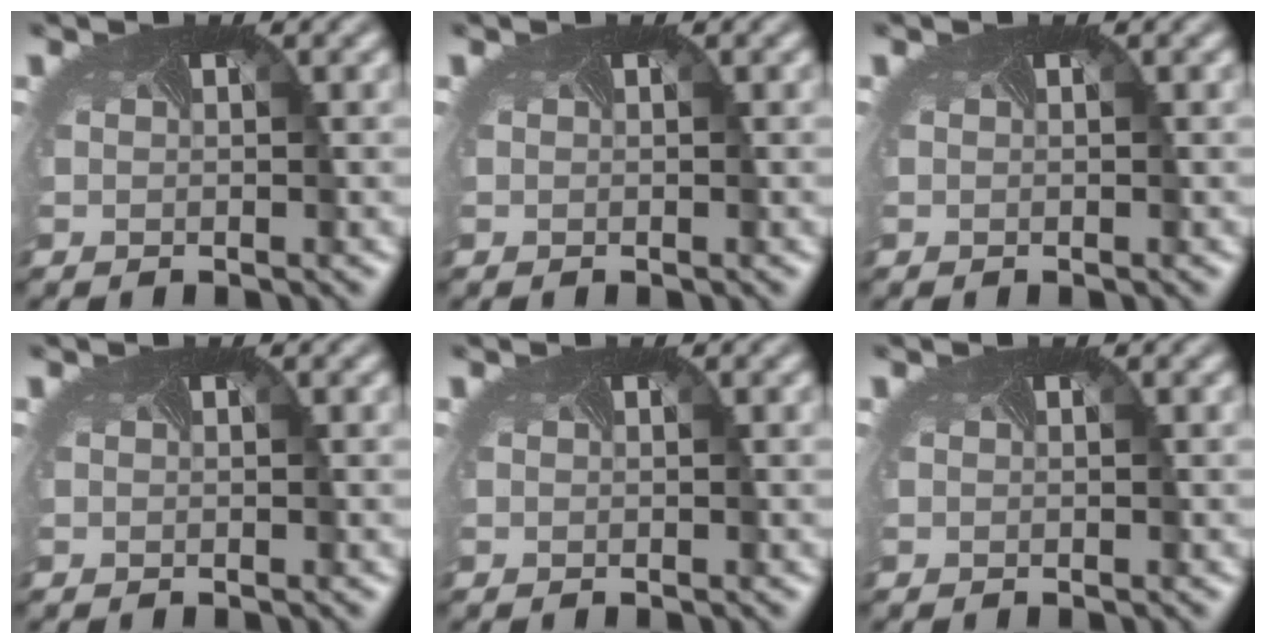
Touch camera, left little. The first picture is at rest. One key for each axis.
{"total": 0.0}
{"total": 0.0}
{"total": 0.0}
{"total": 0.0}
{"total": 0.0}